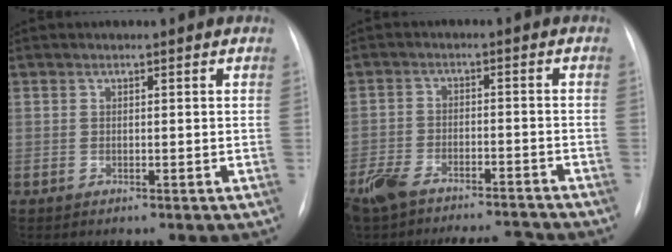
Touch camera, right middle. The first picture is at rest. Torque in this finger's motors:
{"motor_torque": [0.26, -0.31, 0.38, 0.10]}